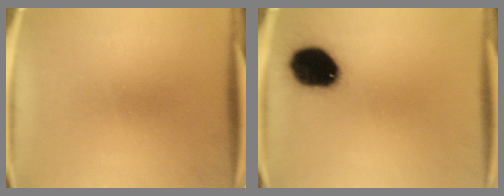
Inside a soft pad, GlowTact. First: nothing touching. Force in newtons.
{"total": 16.3}